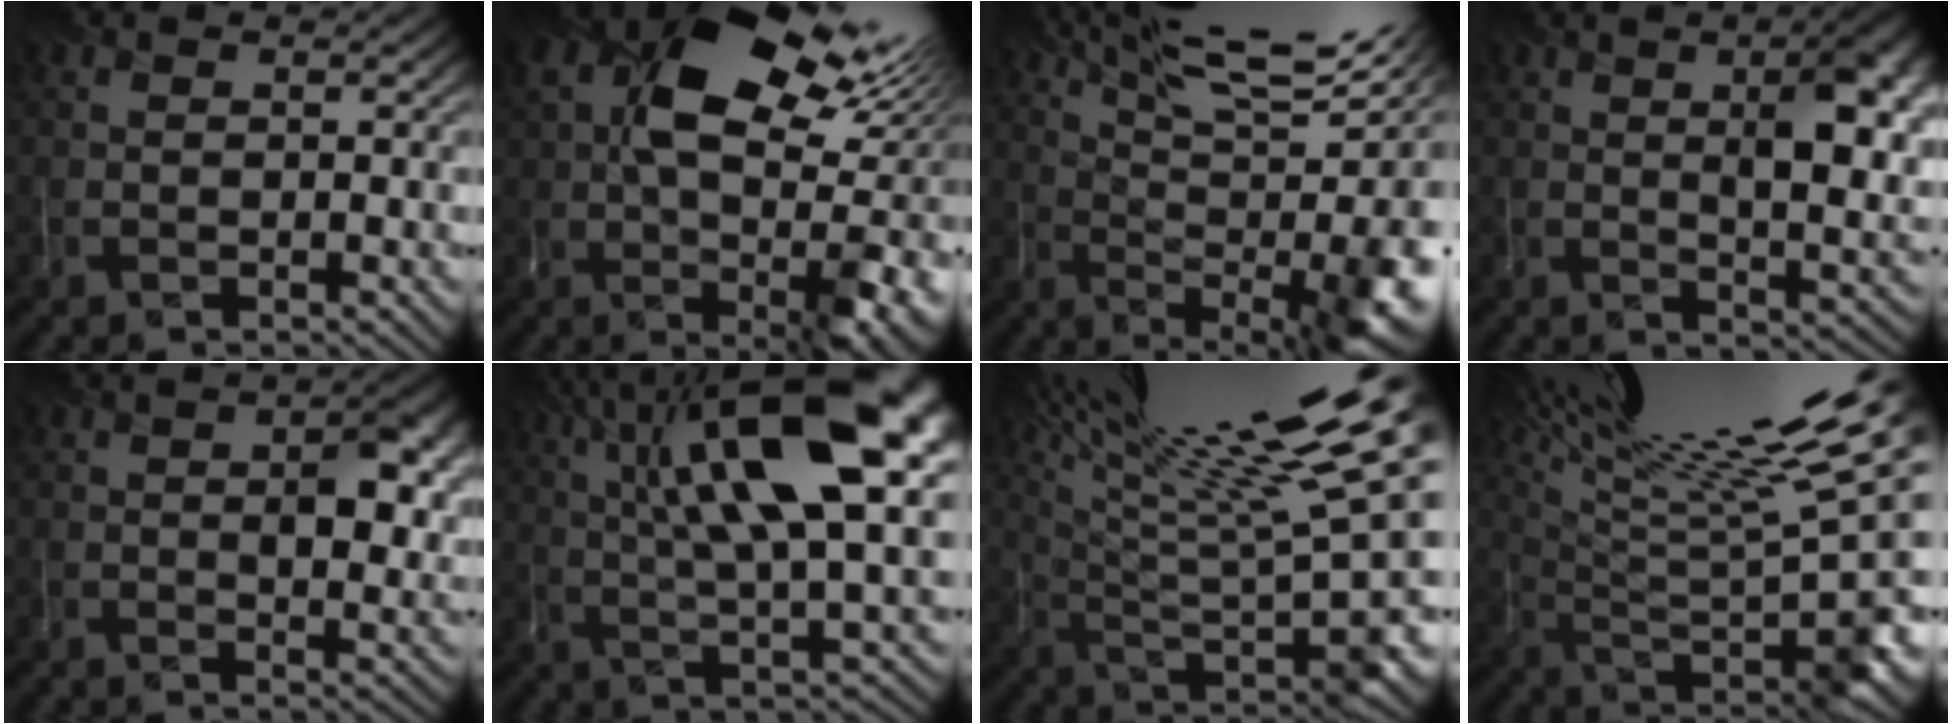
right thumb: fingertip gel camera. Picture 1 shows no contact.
{"total": 17.5, "force": [4.2, 9.3, 14.3], "torque": [-0.222, 0.012, 0.081]}
{"total": 18.1, "force": [6.5, 5.7, 15.9], "torque": [-0.237, 0.034, 0.133]}
{"total": 11.3, "force": [2.0, 4.3, 10.2], "torque": [-0.108, 0.013, 0.020]}
{"total": 6.8, "force": [0.9, 2.9, 6.1], "torque": [-0.086, 0.000, 0.021]}
{"total": 17.4, "force": [5.8, 5.7, 15.4], "torque": [-0.277, 0.025, 0.102]}
{"total": 20.7, "force": [10.0, 4.1, 17.6], "torque": [-0.225, 0.035, 0.179]}
{"total": 18.5, "force": [8.1, 4.0, 16.2], "torque": [-0.221, 0.032, 0.156]}